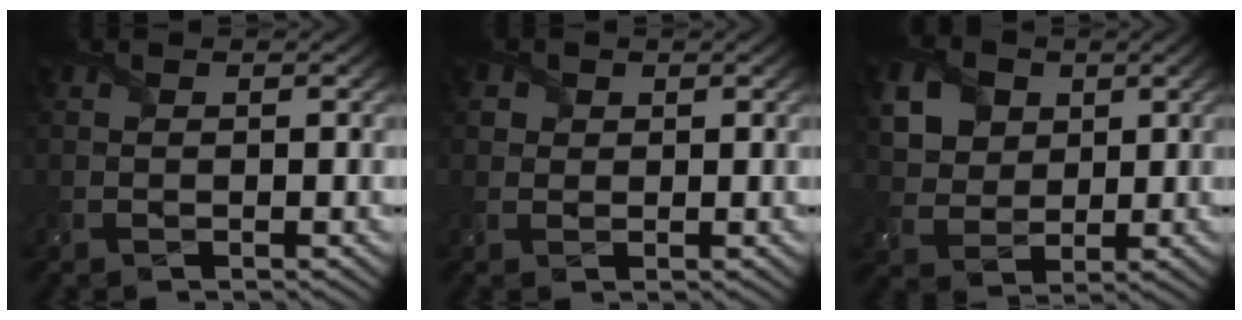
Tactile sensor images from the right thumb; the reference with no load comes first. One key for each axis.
{"total": 2.0, "fx": 1.0, "fy": 1.7, "fz": 0.5, "tx": -0.021, "ty": -0.006, "tz": 0.017}
{"total": 8.4, "fx": 3.4, "fy": 6.3, "fz": 4.3, "tx": -0.148, "ty": 0.007, "tz": 0.069}